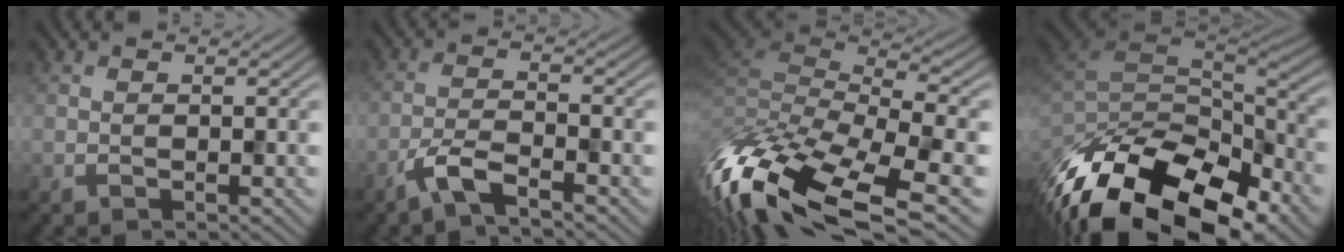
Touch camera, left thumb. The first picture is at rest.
{"total": 4.4, "force": [-3.6, 0.7, 2.4], "torque": [-0.049, -0.002, -0.078]}
{"total": 15.9, "force": [-9.1, 6.1, 11.6], "torque": [-0.279, -0.030, -0.121]}
{"total": 17.9, "force": [-11.5, 8.8, 10.5], "torque": [-0.228, -0.040, -0.160]}